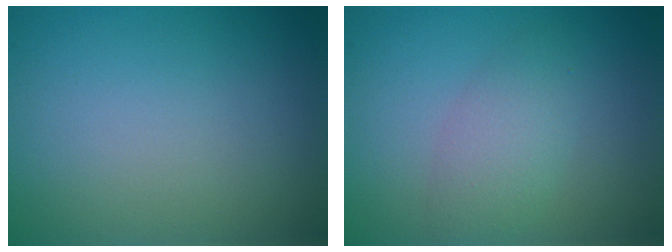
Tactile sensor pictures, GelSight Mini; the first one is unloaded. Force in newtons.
{"total": 2.8, "press": 2.8, "slide": 0.1}